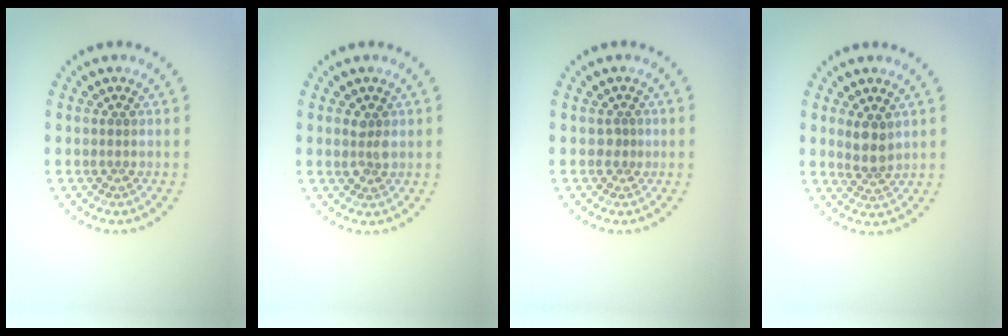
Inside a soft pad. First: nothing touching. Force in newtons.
{"total": 1.3, "press": 1.3, "slide": 0.3}
{"total": 0.7, "press": 0.4, "slide": 0.6}
{"total": 2.3, "press": 2.1, "slide": 1.1}